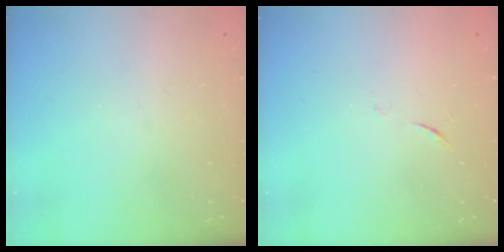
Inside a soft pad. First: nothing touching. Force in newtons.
{"total": 4.3, "press": 4.1, "slide": 1.2}